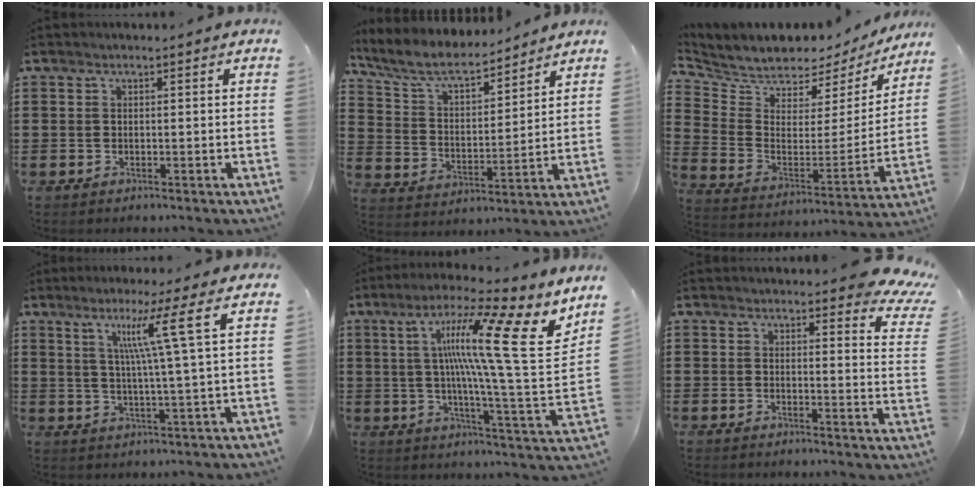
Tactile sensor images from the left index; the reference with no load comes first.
{"total": 6.8, "force": [6.0, 1.5, 2.8], "torque": [-0.081, -0.034, 0.101]}
{"total": 5.2, "force": [5.0, 1.2, -0.4], "torque": [-0.034, -0.053, 0.085]}
{"total": 8.7, "force": [3.5, -1.8, 7.7], "torque": [-0.158, 0.000, 0.049]}
{"total": 18.4, "force": [7.3, 2.5, 16.7], "torque": [-0.289, -0.036, 0.101]}
{"total": 4.5, "force": [4.0, 0.9, 1.8], "torque": [-0.027, -0.018, 0.070]}